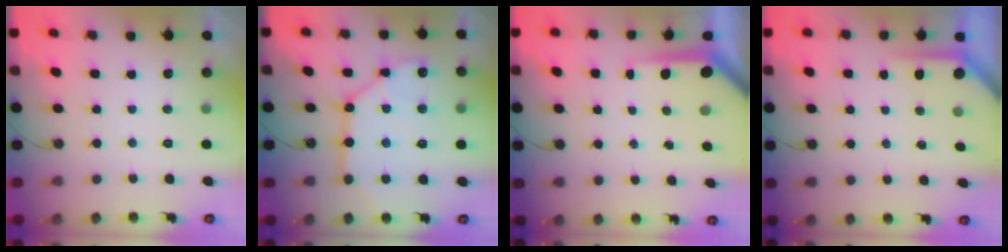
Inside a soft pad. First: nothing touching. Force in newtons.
{"total": 11.5, "press": 11.5, "slide": 1.0}
{"total": 5.8, "press": 5.8, "slide": 0.5}
{"total": 3.8, "press": 3.8, "slide": 0.2}